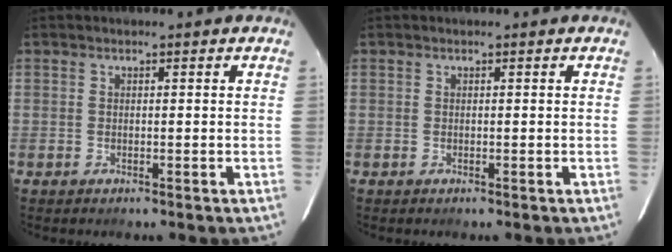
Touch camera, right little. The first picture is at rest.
{"total": 0.0}